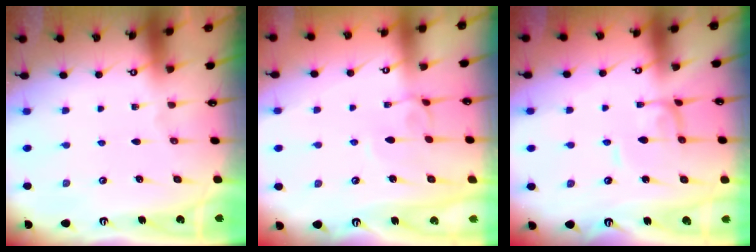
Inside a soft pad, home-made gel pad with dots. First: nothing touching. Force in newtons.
{"total": 2.5, "press": 2.5, "slide": 0.3}
{"total": 2.1, "press": 2.1, "slide": 0.1}